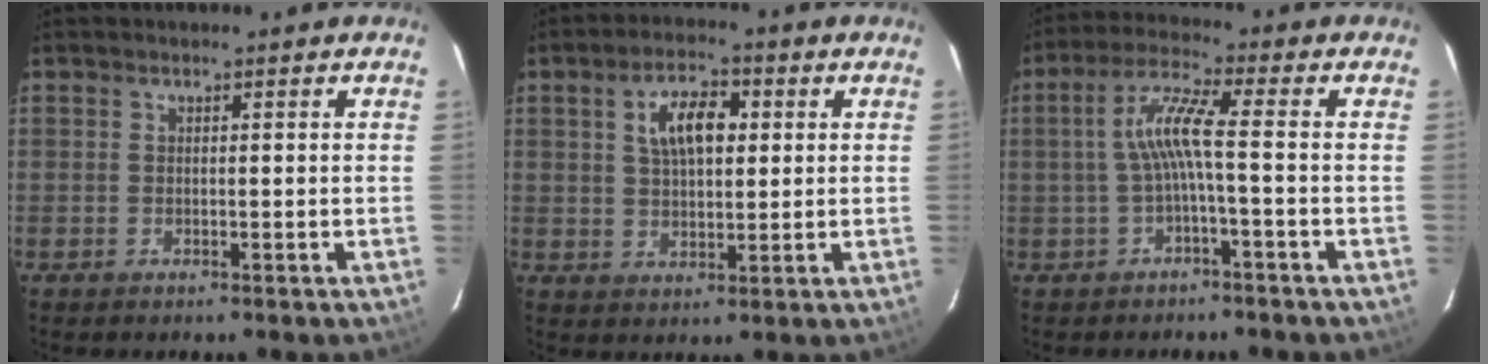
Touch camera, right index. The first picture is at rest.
{"total": 7.8, "force": [2.1, 4.1, 6.3], "torque": [-0.115, 0.017, 0.039]}
{"total": 6.1, "force": [-1.3, -0.2, 5.9], "torque": [-0.135, 0.011, -0.021]}